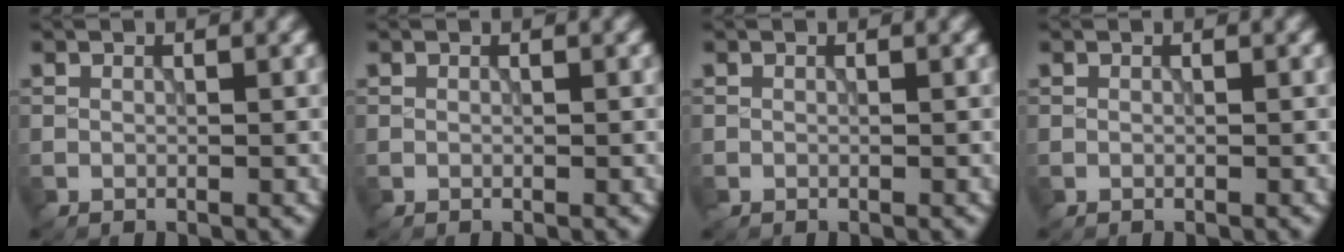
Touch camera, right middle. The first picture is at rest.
{"total": 0.0}
{"total": 0.0}
{"total": 0.0}